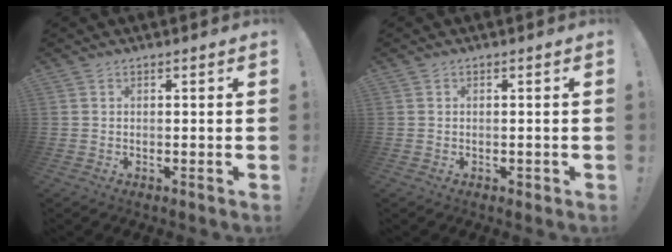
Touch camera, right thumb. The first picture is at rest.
{"total": 1.0, "force": [-0.3, 0.8, 0.6], "torque": [-0.013, 0.004, -0.003]}